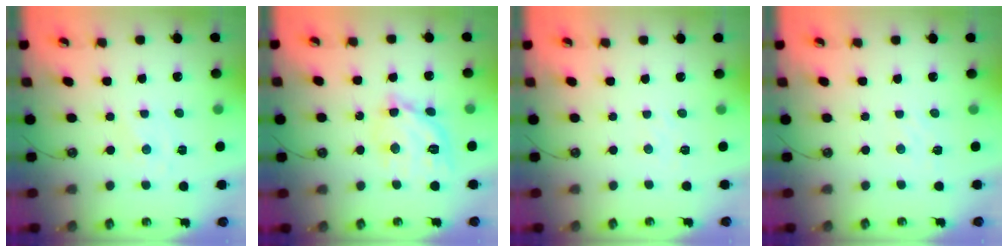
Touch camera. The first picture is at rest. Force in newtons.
{"total": 13.6, "press": 13.6, "slide": 1.0}
{"total": 1.9, "press": 1.9, "slide": 0.3}
{"total": 2.6, "press": 2.6, "slide": 0.4}